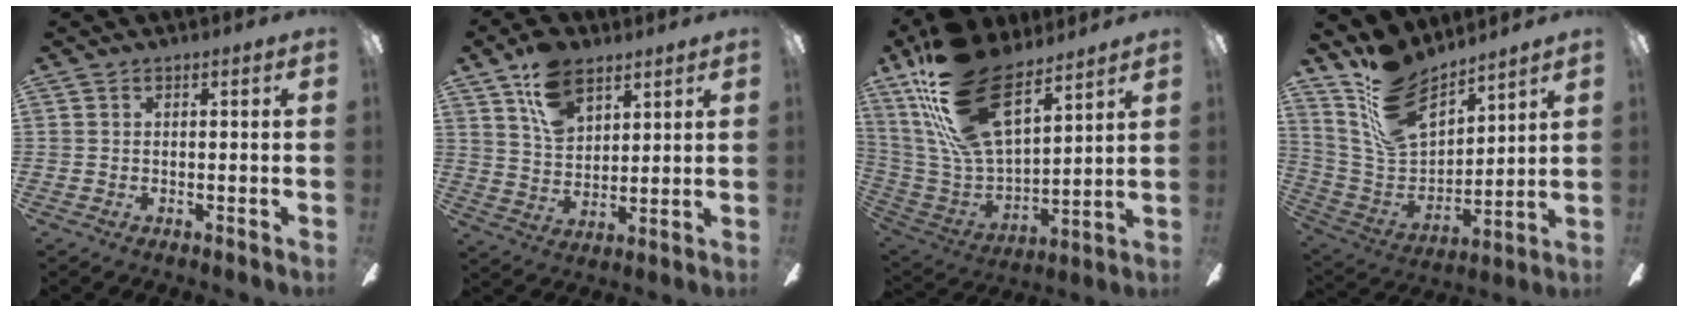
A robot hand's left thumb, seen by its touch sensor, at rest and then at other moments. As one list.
[{"total": 11.6, "force": [7.2, 7.0, 5.9], "torque": [-0.112, -0.019, 0.138]}, {"total": 25.8, "force": [16.0, 12.5, 15.9], "torque": [-0.327, -0.098, 0.288]}, {"total": 17.3, "force": [12.8, 8.2, 8.1], "torque": [-0.178, -0.074, 0.243]}]